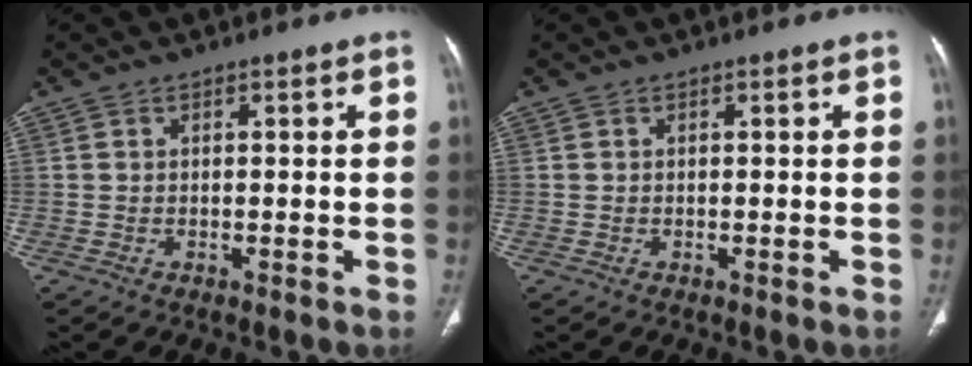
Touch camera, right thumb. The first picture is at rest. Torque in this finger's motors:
{"motor_torque": [-0.04, 0.04, -0.01, 0.01, 0.00]}